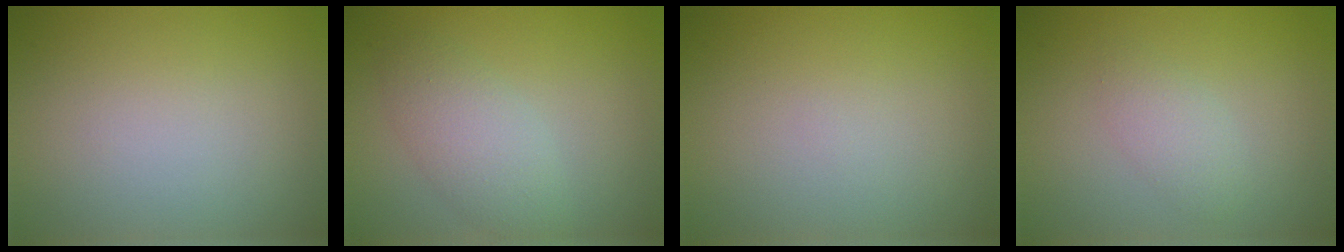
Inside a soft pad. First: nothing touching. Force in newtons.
{"total": 3.3, "press": 3.3, "slide": 0.3}
{"total": 0.0}
{"total": 1.8, "press": 1.8, "slide": 0.1}